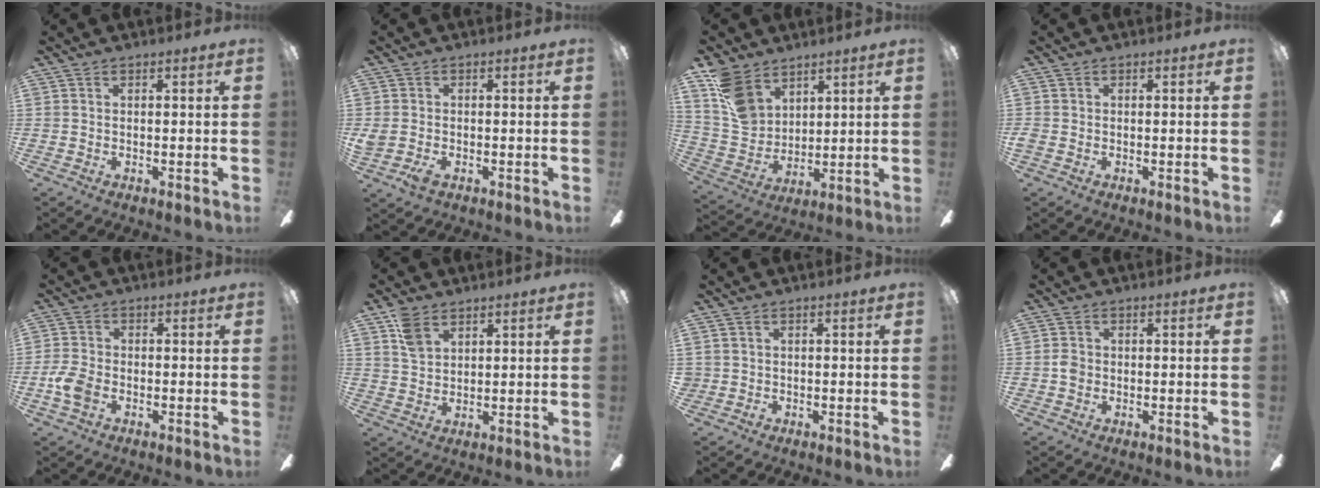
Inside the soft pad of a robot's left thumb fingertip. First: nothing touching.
{"total": 3.5, "force": [-1.4, 2.1, 2.4], "torque": [-0.060, -0.002, -0.029]}
{"total": 13.3, "force": [8.0, 8.9, 5.8], "torque": [-0.134, -0.021, 0.162]}
{"total": 0.9, "force": [-0.4, 0.7, 0.3], "torque": [-0.004, 0.001, -0.008]}
{"total": 6.1, "force": [-2.3, 3.9, 4.0], "torque": [-0.095, 0.005, -0.045]}
{"total": 6.2, "force": [4.2, 3.5, 2.9], "torque": [-0.061, -0.008, 0.081]}
{"total": 1.2, "force": [-0.4, 1.1, 0.1], "torque": [-0.002, 0.002, -0.009]}
{"total": 2.1, "force": [-0.6, 1.8, 1.0], "torque": [-0.019, 0.003, -0.012]}